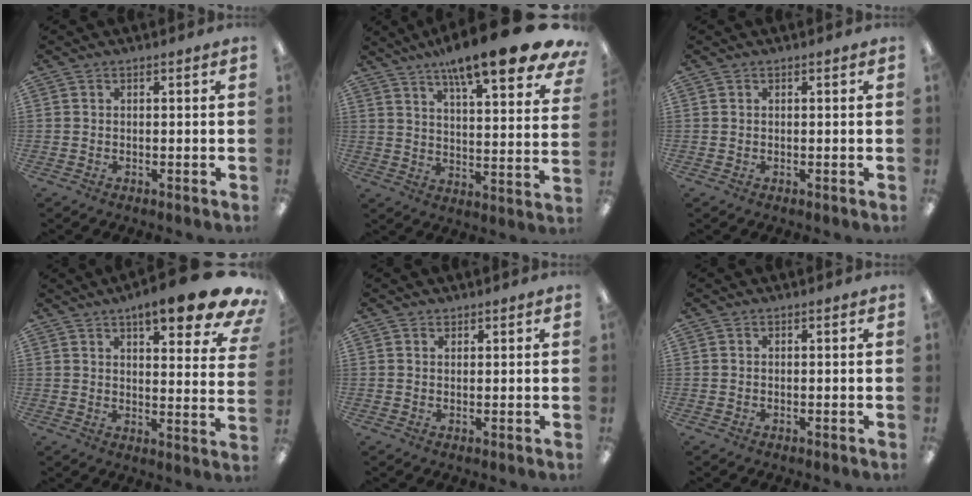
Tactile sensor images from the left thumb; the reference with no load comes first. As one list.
[{"total": 17.0, "force": [12.7, 3.6, 10.6], "torque": [-0.164, -0.083, 0.206]}, {"total": 0.0}, {"total": 13.6, "force": [9.4, 3.4, 9.3], "torque": [-0.117, -0.062, 0.149]}, {"total": 1.2, "force": [1.1, 0.6, 0.0], "torque": [0.001, 0.001, 0.021]}, {"total": 0.0}]